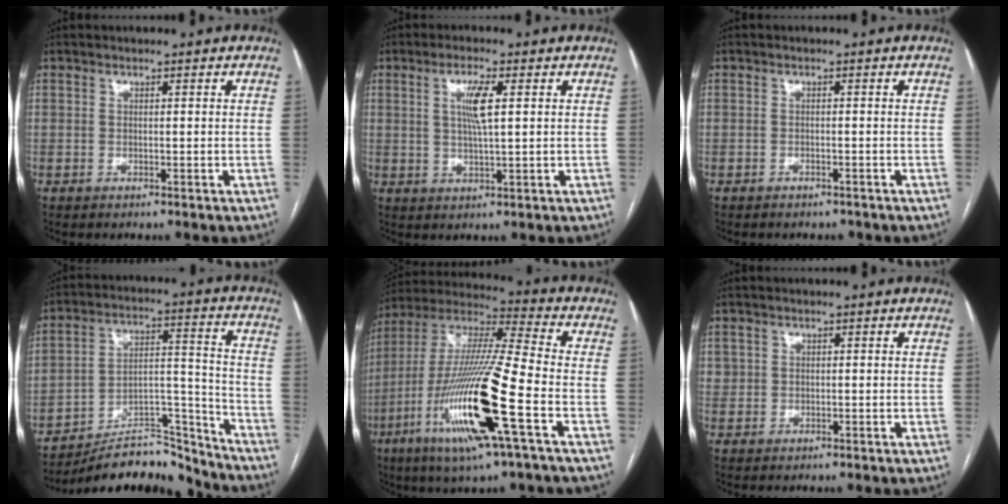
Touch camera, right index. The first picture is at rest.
{"total": 4.9, "force": [1.3, 0.4, 4.7], "torque": [-0.091, -0.001, 0.025]}
{"total": 2.2, "force": [-1.9, 0.9, 0.3], "torque": [-0.007, 0.000, -0.022]}
{"total": 16.4, "force": [-15.7, 3.2, 3.3], "torque": [-0.045, 0.049, -0.249]}
{"total": 21.0, "force": [-7.7, 0.8, 19.6], "torque": [-0.415, -0.029, -0.150]}
{"total": 1.1, "force": [0.3, 1.1, 0.1], "torque": [0.009, 0.006, 0.003]}